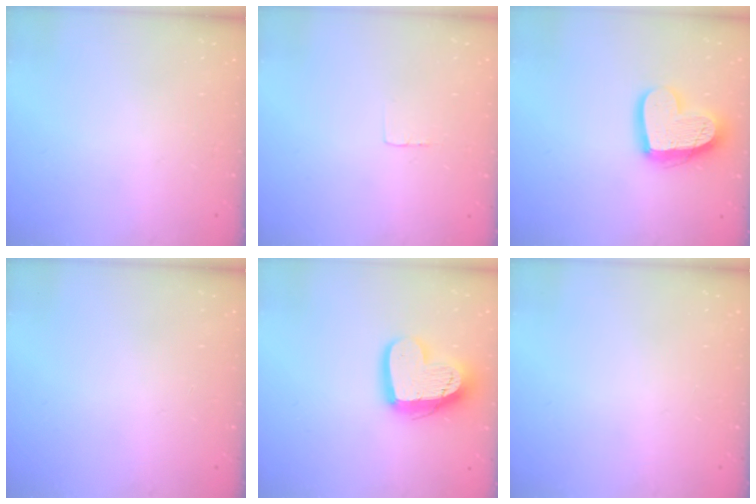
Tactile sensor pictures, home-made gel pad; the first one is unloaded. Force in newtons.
{"total": 2.3, "press": 2.3, "slide": 0.1}
{"total": 15.9, "press": 15.8, "slide": 1.4}
{"total": 0.0}
{"total": 16.7, "press": 16.6, "slide": 1.4}
{"total": 0.0}